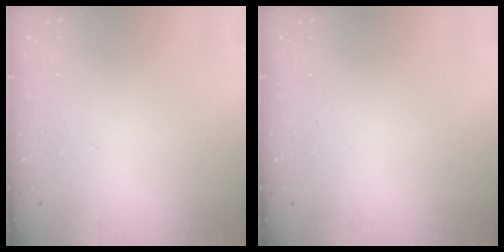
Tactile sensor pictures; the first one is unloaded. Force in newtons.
{"total": 0.0}